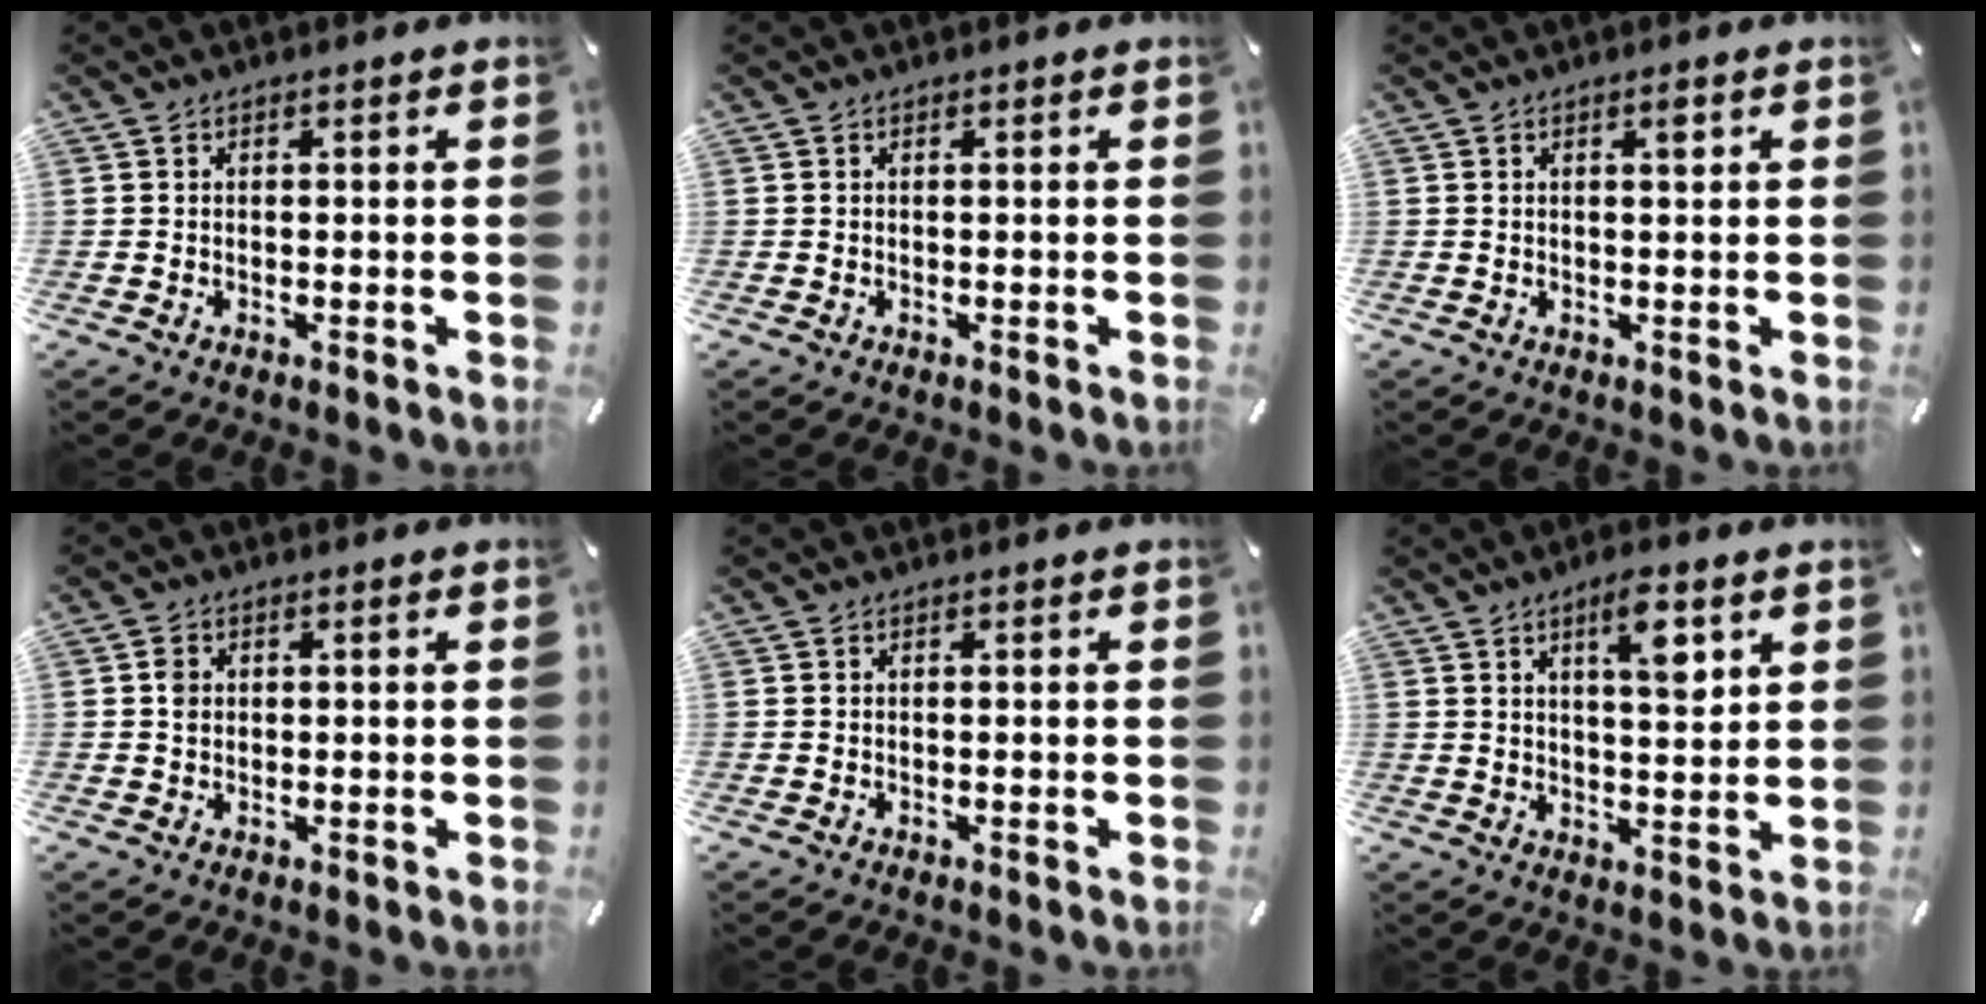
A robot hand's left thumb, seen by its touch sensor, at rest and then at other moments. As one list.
[{"total": 0.0}, {"total": 1.6, "force": [0.8, 0.5, 1.4], "torque": [-0.020, 0.000, 0.010]}, {"total": 2.0, "force": [0.3, 1.6, 1.2], "torque": [-0.017, 0.004, 0.002]}, {"total": 0.0}, {"total": 8.4, "force": [4.4, 2.8, 6.6], "torque": [-0.090, -0.021, 0.065]}]